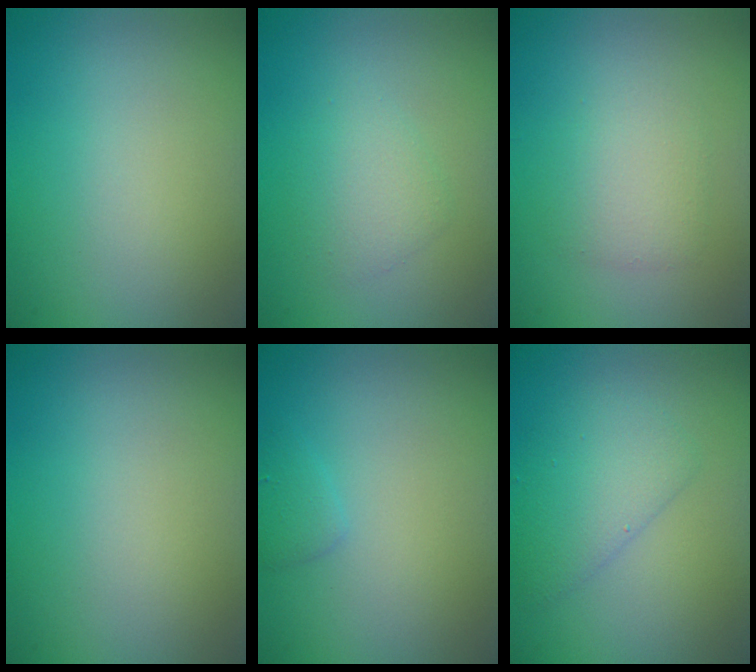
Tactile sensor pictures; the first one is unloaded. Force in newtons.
{"total": 2.2, "press": 2.2, "slide": 0.0}
{"total": 2.3, "press": 2.3, "slide": 0.1}
{"total": 0.0}
{"total": 1.1, "press": 1.1, "slide": 0.0}
{"total": 3.2, "press": 3.2, "slide": 0.1}